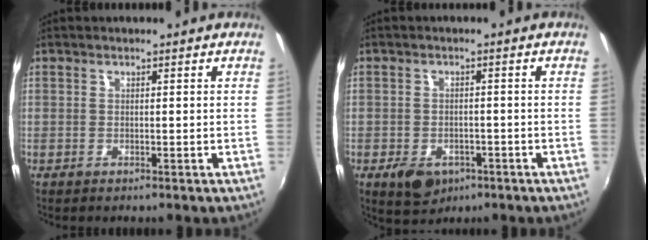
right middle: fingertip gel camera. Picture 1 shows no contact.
{"total": 6.5, "force": [-3.4, 4.3, 3.4], "torque": [-0.074, -0.010, -0.046]}